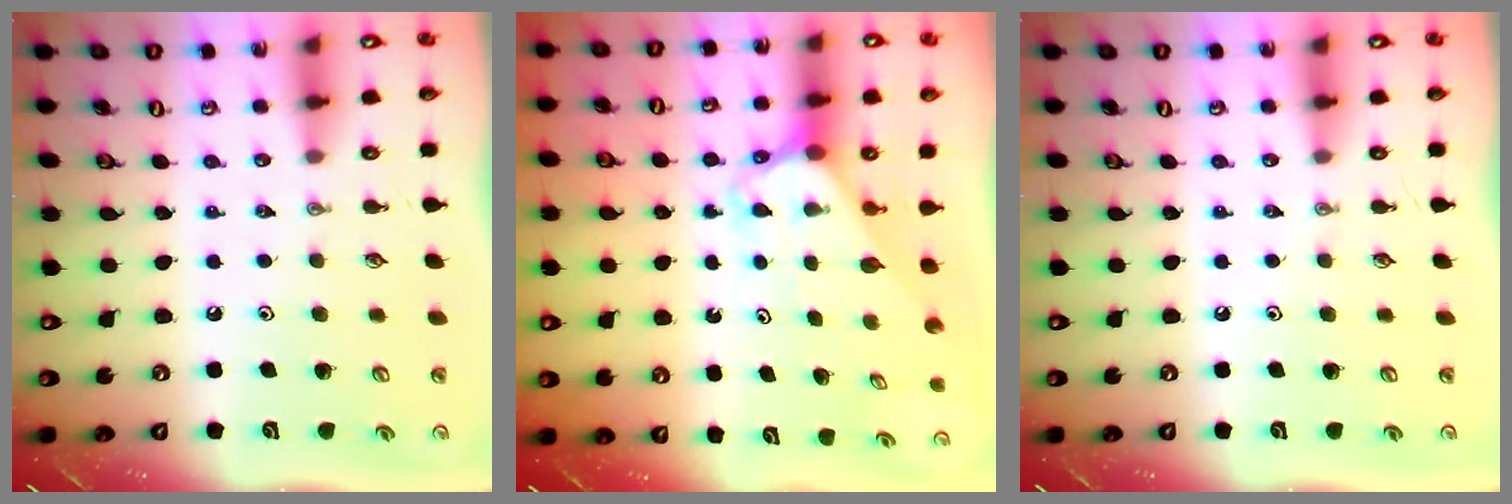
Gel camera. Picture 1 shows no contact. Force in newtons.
{"total": 2.6, "press": 2.6, "slide": 0.2}
{"total": 0.0}